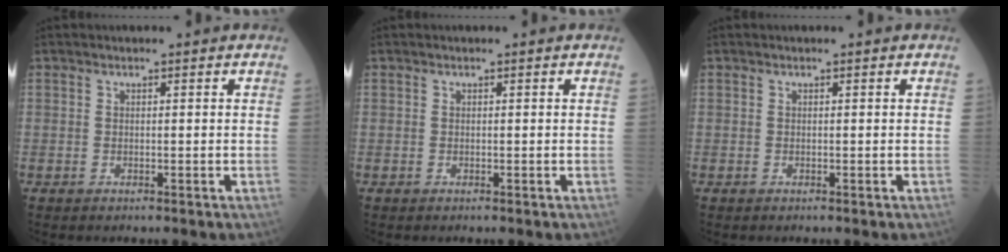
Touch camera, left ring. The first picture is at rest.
{"total": 0.0}
{"total": 0.0}